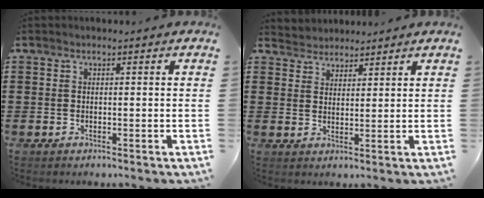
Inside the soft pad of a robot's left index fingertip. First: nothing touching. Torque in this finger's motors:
{"motor_torque": [0.10, -0.08, 0.06, -0.01]}